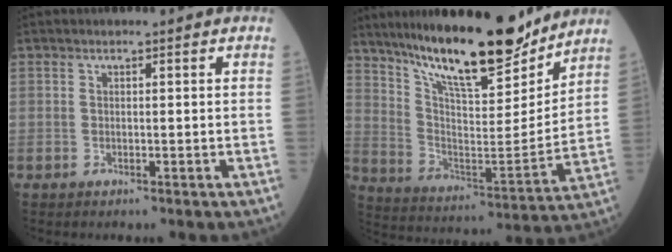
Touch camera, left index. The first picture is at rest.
{"total": 20.3, "force": [17.0, 3.4, 10.6], "torque": [-0.182, -0.018, 0.286]}